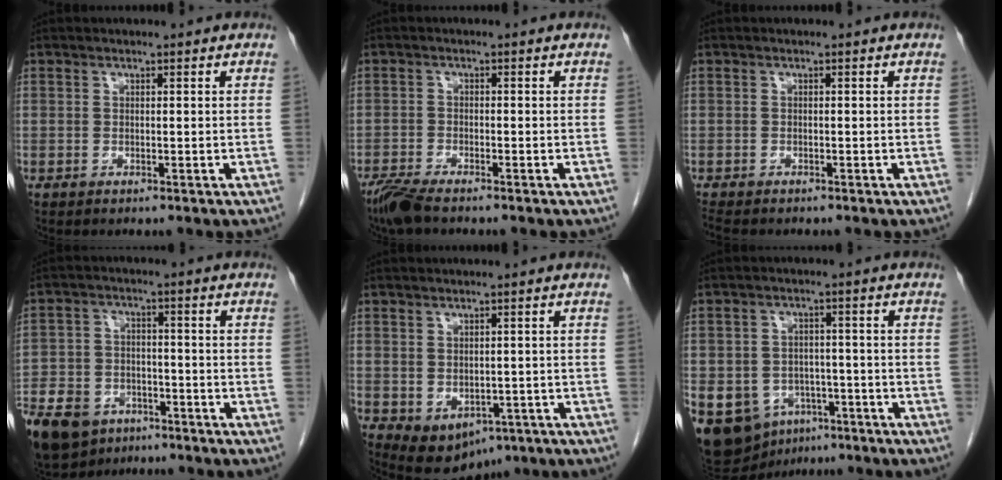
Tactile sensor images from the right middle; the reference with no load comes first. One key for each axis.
{"total": 3.9, "fx": -3.2, "fy": 0.5, "fz": 2.1, "tx": -0.048, "ty": -0.012, "tz": -0.063}
{"total": 2.9, "fx": -2.6, "fy": 0.7, "fz": 1.2, "tx": -0.028, "ty": -0.012, "tz": -0.039}
{"total": 16.1, "fx": -10.8, "fy": 9.5, "fz": 7.1, "tx": -0.176, "ty": -0.012, "tz": -0.175}
{"total": 6.7, "fx": -3.0, "fy": 4.5, "fz": 3.9, "tx": -0.056, "ty": -0.005, "tz": -0.035}
{"total": 15.6, "fx": -7.5, "fy": 11.9, "fz": 6.8, "tx": -0.167, "ty": 0.008, "tz": -0.103}